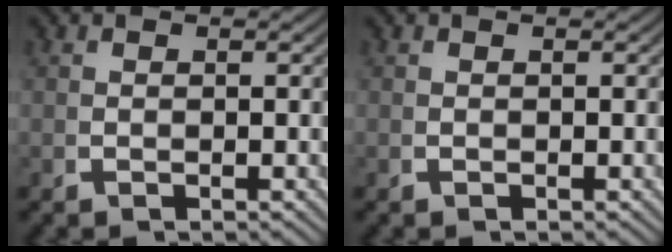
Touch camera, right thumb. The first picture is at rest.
{"total": 0.0}